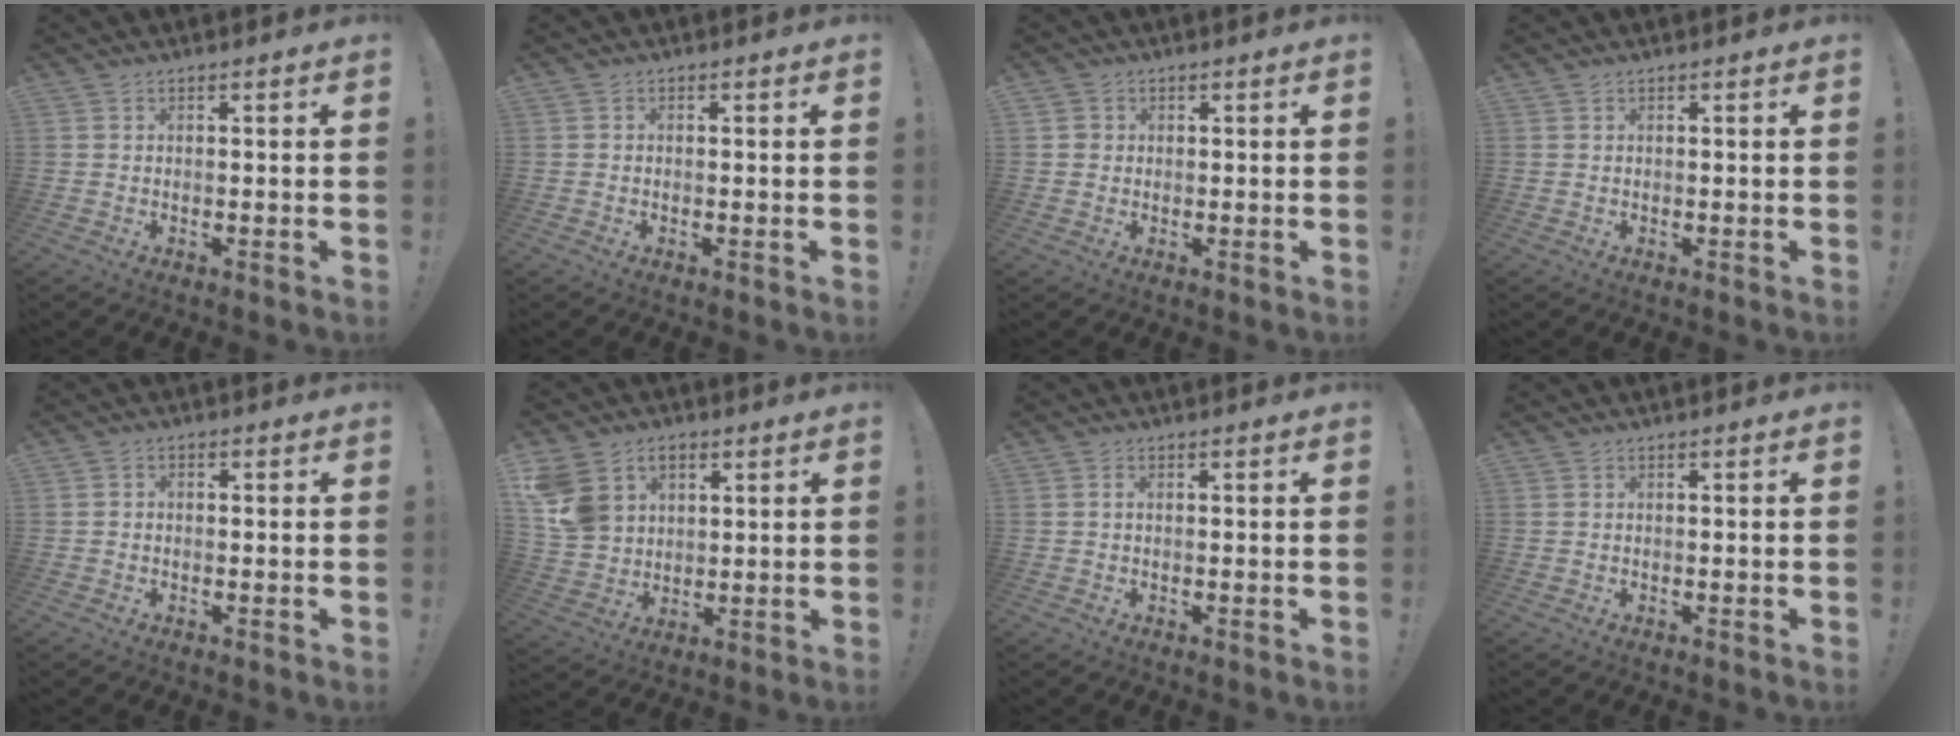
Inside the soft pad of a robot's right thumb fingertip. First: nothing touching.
{"total": 0.6, "force": [-0.4, 0.4, 0.2], "torque": [-0.005, 0.002, -0.006]}
{"total": 1.8, "force": [0.6, 1.7, 0.3], "torque": [-0.005, 0.002, 0.011]}
{"total": 0.0}
{"total": 1.4, "force": [-0.9, 0.9, 0.6], "torque": [-0.011, 0.007, -0.016]}
{"total": 11.4, "force": [4.9, 9.0, 5.1], "torque": [-0.096, -0.022, 0.100]}
{"total": 0.8, "force": [0.0, 0.3, 0.7], "torque": [-0.016, 0.004, 0.000]}
{"total": 0.0}